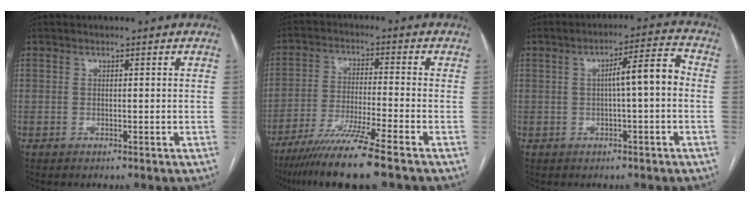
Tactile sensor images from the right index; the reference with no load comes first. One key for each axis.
{"total": 11.5, "fx": -8.4, "fy": -1.1, "fz": 7.8, "tx": -0.138, "ty": -0.036, "tz": -0.147}
{"total": 6.5, "fx": -0.1, "fy": 0.6, "fz": 6.4, "tx": -0.096, "ty": 0.021, "tz": -0.002}